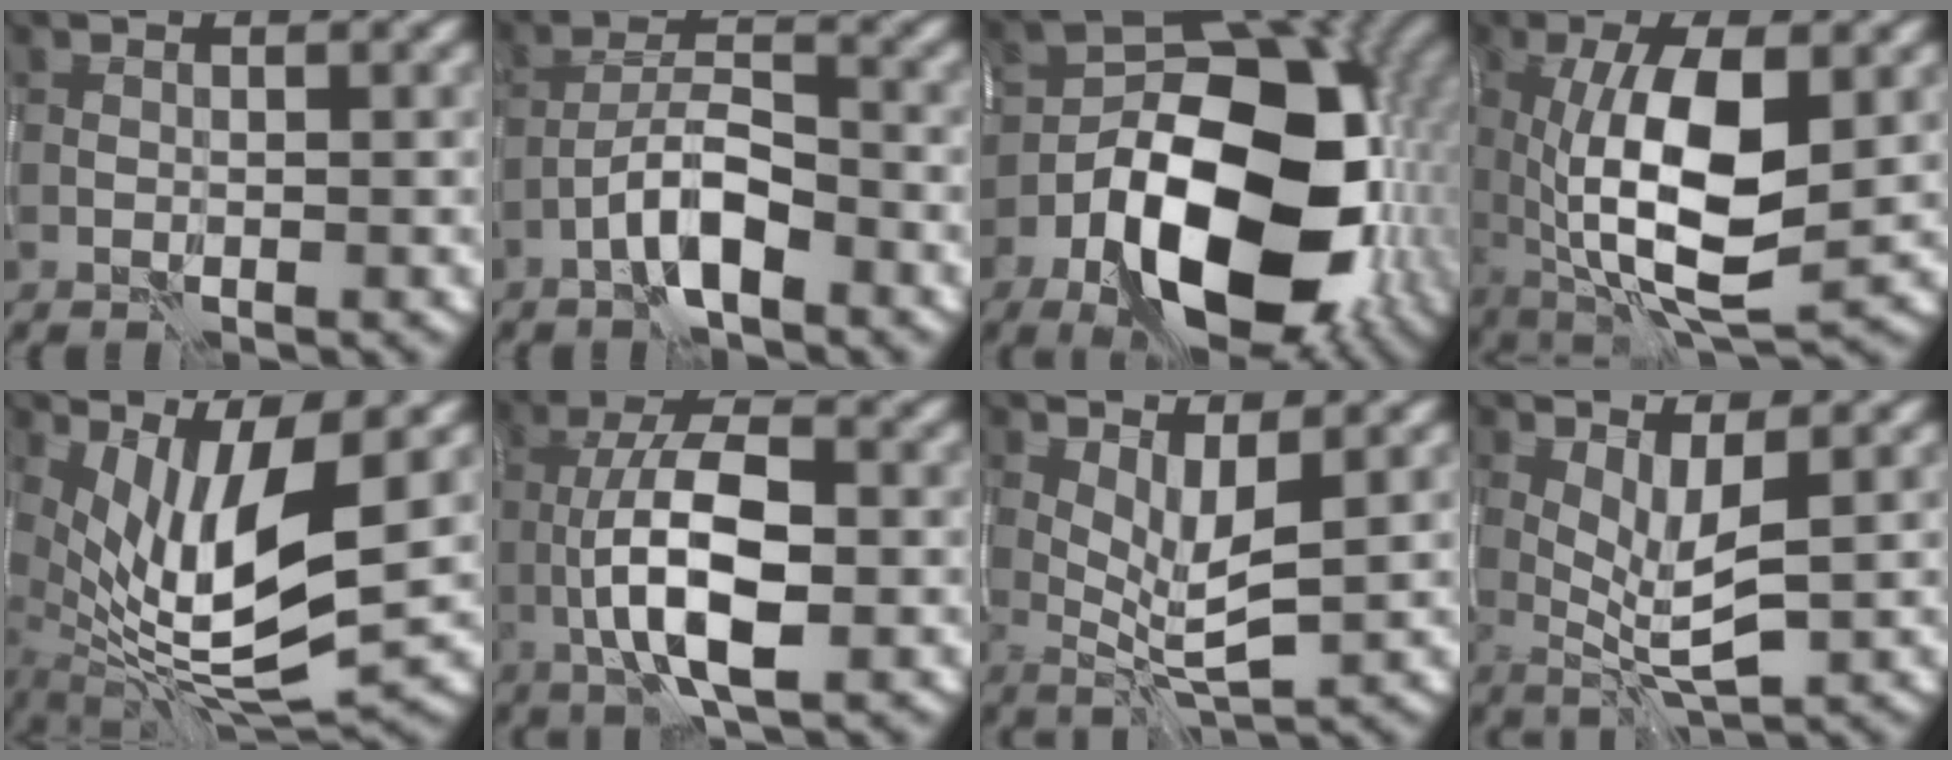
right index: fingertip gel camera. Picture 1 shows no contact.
{"total": 4.4, "force": [-2.5, 1.2, 3.4], "torque": [-0.057, 0.014, -0.051]}
{"total": 15.8, "force": [-5.0, 9.0, 12.1], "torque": [-0.170, -0.014, -0.086]}
{"total": 9.6, "force": [0.5, 3.2, 9.1], "torque": [-0.159, -0.011, 0.012]}
{"total": 9.6, "force": [1.3, 2.5, 9.2], "torque": [-0.177, -0.014, 0.028]}
{"total": 8.1, "force": [-1.7, 2.8, 7.4], "torque": [-0.139, 0.013, -0.036]}
{"total": 3.3, "force": [1.3, 0.7, 2.9], "torque": [-0.057, -0.011, 0.028]}
{"total": 3.4, "force": [1.0, 0.7, 3.1], "torque": [-0.065, -0.012, 0.023]}